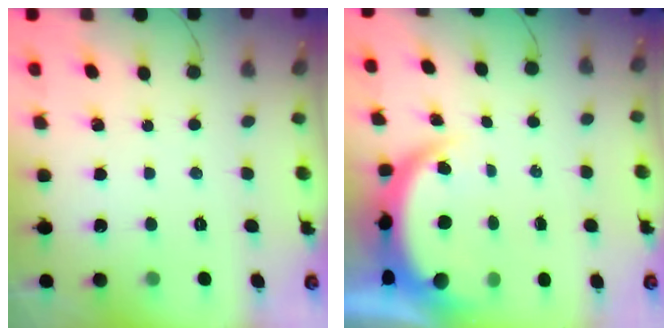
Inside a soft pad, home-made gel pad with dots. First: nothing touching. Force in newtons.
{"total": 5.0, "press": 4.9, "slide": 0.6}